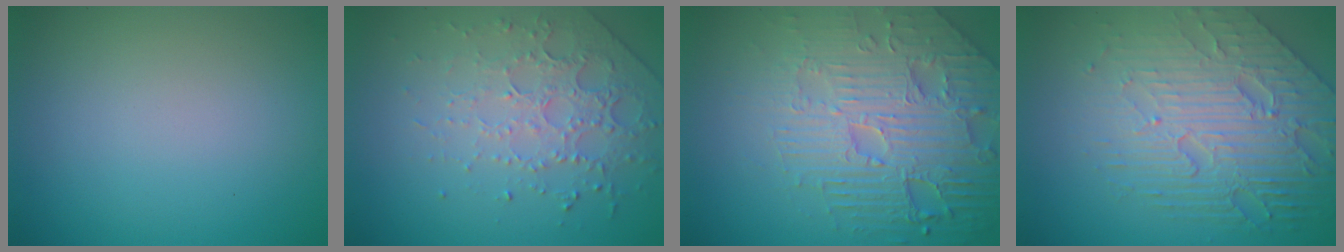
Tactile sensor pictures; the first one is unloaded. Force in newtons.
{"total": 4.5, "press": 3.1, "slide": 3.2}
{"total": 6.8, "press": 5.6, "slide": 3.7}
{"total": 8.4, "press": 5.6, "slide": 6.2}